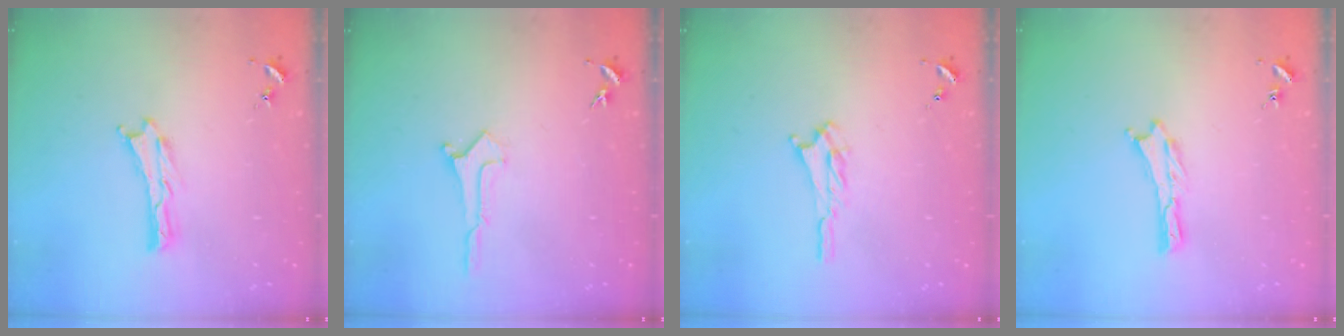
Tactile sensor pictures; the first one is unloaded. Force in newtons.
{"total": 0.0}
{"total": 1.7, "press": 1.6, "slide": 0.3}
{"total": 0.0}